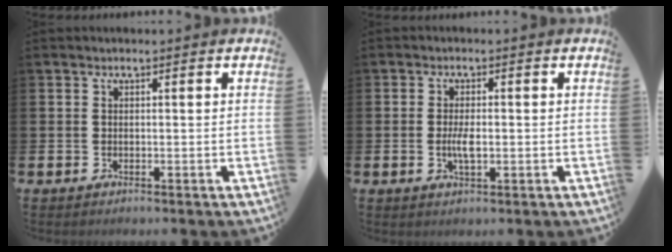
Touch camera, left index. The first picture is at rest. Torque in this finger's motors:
{"motor_torque": [0.24, 0.09, 0.08, 0.06]}